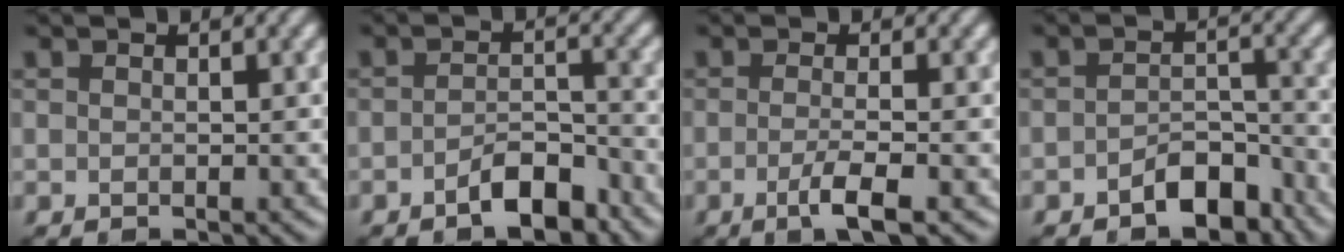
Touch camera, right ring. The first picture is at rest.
{"total": 3.9, "force": [-2.6, 1.5, 2.6], "torque": [-0.037, 0.010, -0.045]}
{"total": 3.1, "force": [-1.1, 0.7, 2.8], "torque": [-0.044, -0.001, -0.027]}
{"total": 4.0, "force": [-2.6, 2.1, 2.3], "torque": [-0.028, 0.009, -0.044]}